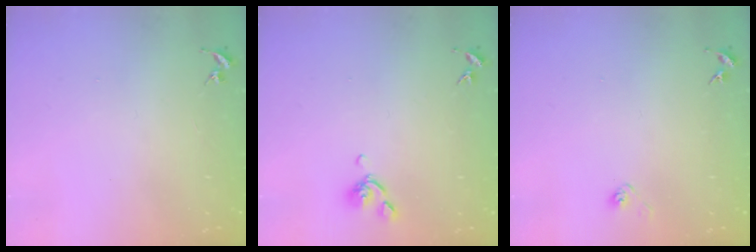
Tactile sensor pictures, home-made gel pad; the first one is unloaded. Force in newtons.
{"total": 6.8, "press": 6.7, "slide": 0.9}
{"total": 2.8, "press": 2.6, "slide": 1.1}